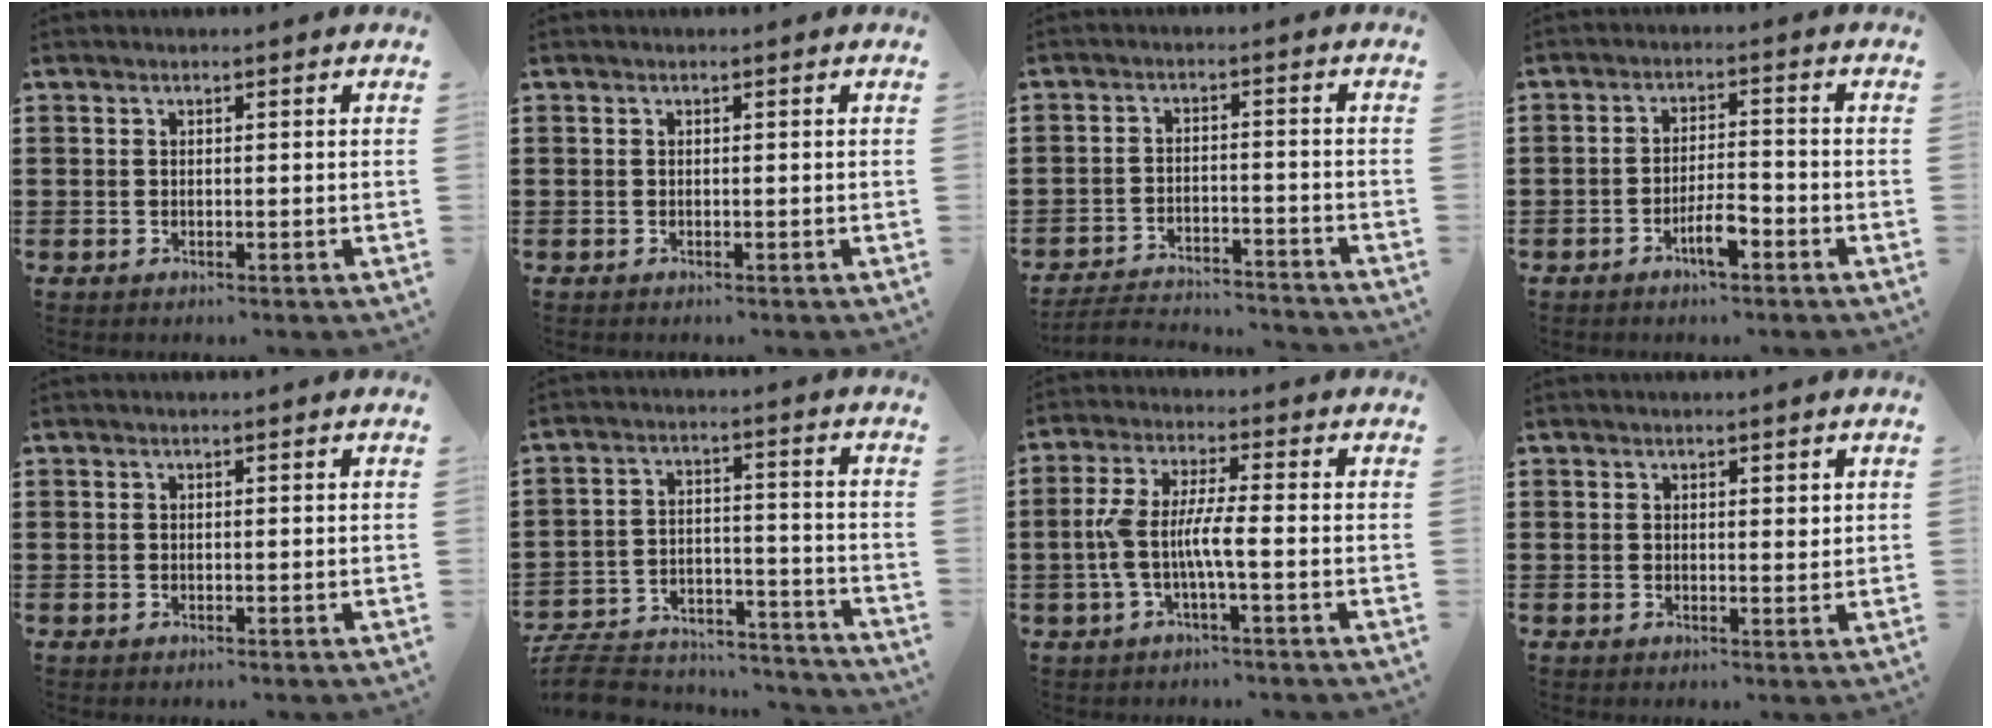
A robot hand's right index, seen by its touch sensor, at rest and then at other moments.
{"total": 0.0}
{"total": 3.6, "force": [-3.6, 0.2, 0.7], "torque": [-0.023, 0.000, -0.079]}
{"total": 4.7, "force": [-2.6, 1.2, 3.7], "torque": [-0.075, 0.000, -0.050]}
{"total": 0.0}
{"total": 8.2, "force": [-7.8, 1.6, 2.2], "torque": [-0.050, 0.014, -0.154]}
{"total": 6.2, "force": [-1.6, 1.1, 5.9], "torque": [-0.140, -0.012, -0.041]}
{"total": 1.2, "force": [0.7, 0.5, 0.8], "torque": [-0.008, 0.002, 0.010]}